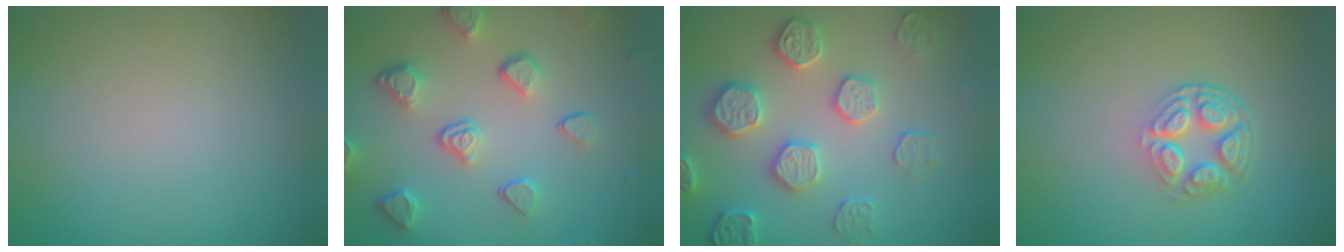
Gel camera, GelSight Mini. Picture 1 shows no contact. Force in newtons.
{"total": 5.0, "press": 3.8, "slide": 3.3}
{"total": 4.6, "press": 4.3, "slide": 1.6}
{"total": 4.3, "press": 3.1, "slide": 2.9}